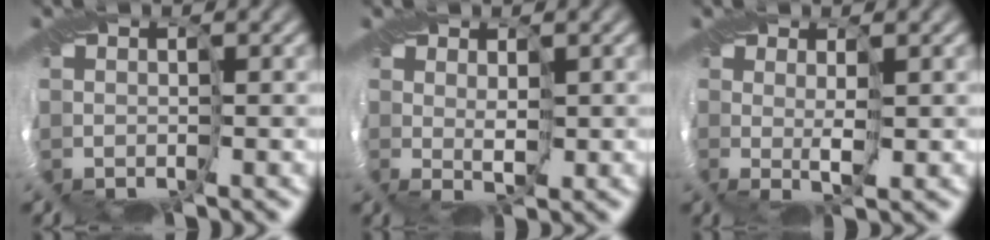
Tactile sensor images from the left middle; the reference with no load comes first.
{"total": 1.1, "force": [1.0, -0.6, -0.1], "torque": [0.000, 0.000, 0.020]}
{"total": 1.6, "force": [0.9, -1.3, -0.2], "torque": [-0.001, -0.004, 0.020]}